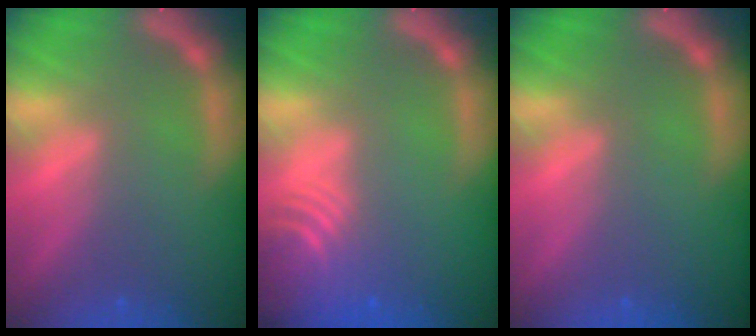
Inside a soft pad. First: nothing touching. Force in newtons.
{"total": 7.0}
{"total": 0.0}